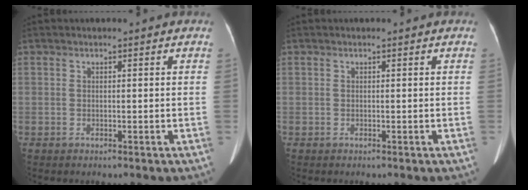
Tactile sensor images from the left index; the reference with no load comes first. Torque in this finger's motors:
{"motor_torque": [0.11, 0.01, 0.04, 0.02]}